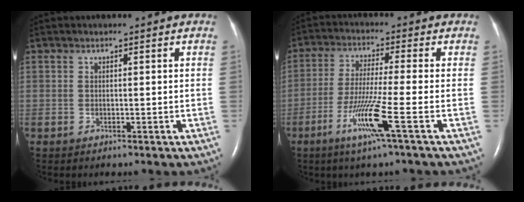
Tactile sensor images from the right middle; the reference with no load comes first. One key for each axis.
{"total": 8.7, "fx": -3.9, "fy": -1.4, "fz": 7.6, "tx": -0.150, "ty": -0.026, "tz": -0.082}